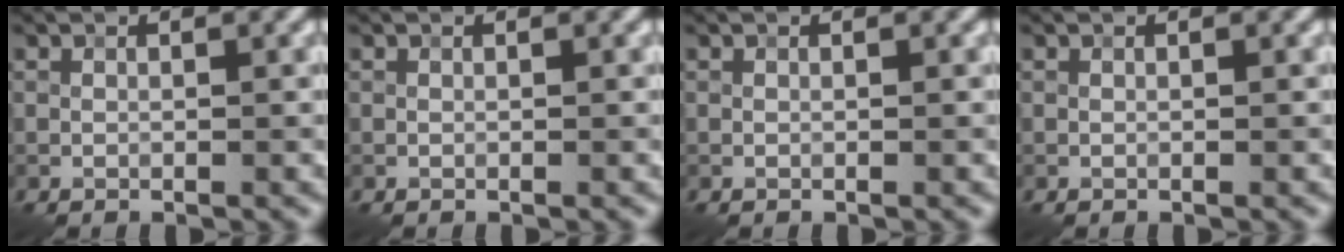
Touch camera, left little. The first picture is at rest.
{"total": 0.0}
{"total": 0.0}
{"total": 0.0}